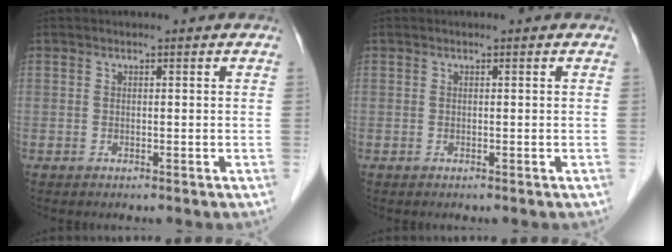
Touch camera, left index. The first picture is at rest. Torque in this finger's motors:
{"motor_torque": [0.00, 0.00, 0.00, 0.00]}